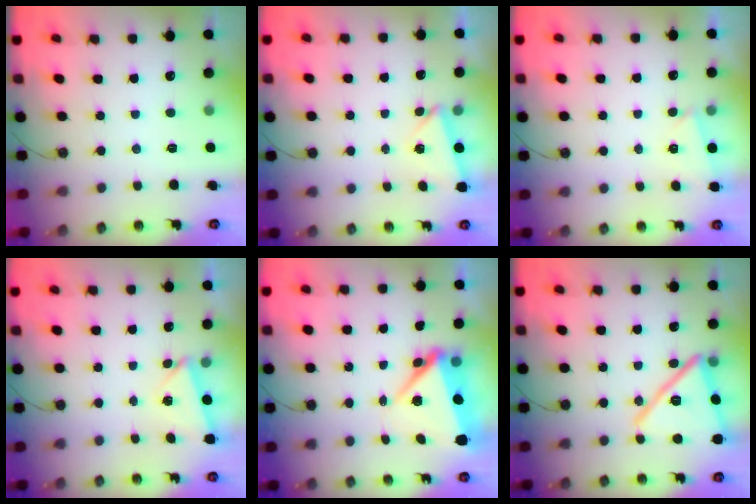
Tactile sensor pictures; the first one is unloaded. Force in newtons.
{"total": 2.6, "press": 1.9, "slide": 1.8}
{"total": 2.8, "press": 1.6, "slide": 2.3}
{"total": 2.6, "press": 1.9, "slide": 1.8}
{"total": 7.2, "press": 6.9, "slide": 1.8}
{"total": 20.0, "press": 19.9, "slide": 1.4}